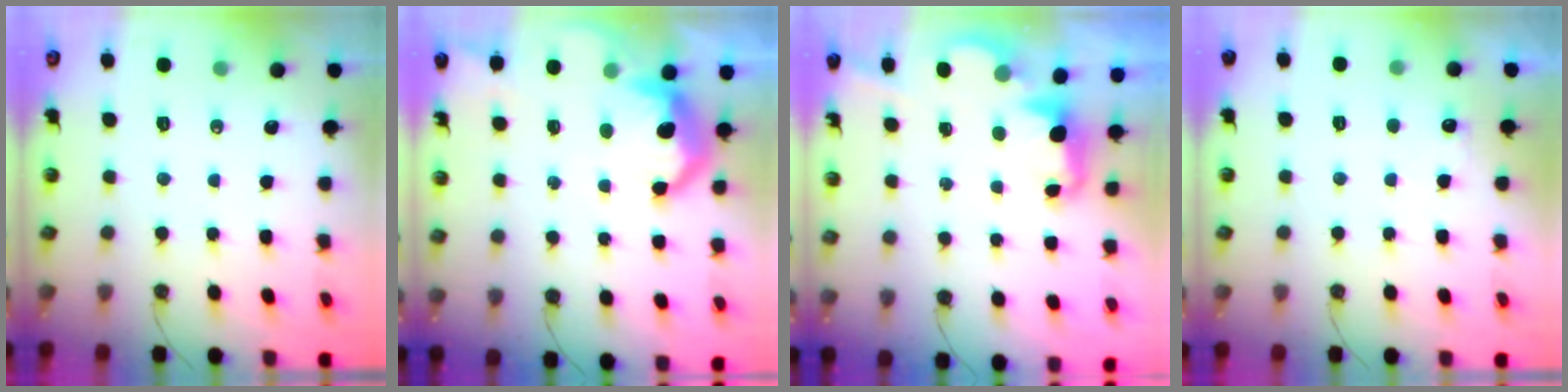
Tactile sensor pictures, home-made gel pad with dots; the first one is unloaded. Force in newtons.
{"total": 11.5, "press": 11.4, "slide": 1.1}
{"total": 2.5, "press": 2.4, "slide": 0.5}
{"total": 4.9, "press": 4.7, "slide": 1.1}